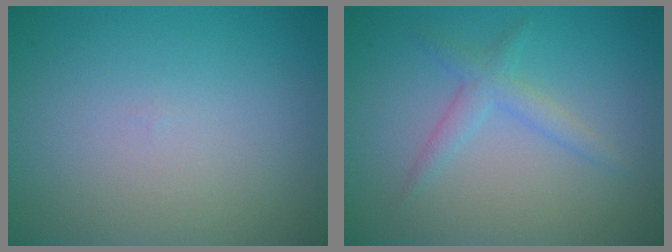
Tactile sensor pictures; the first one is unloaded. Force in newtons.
{"total": 2.0, "press": 2.0, "slide": 0.2}